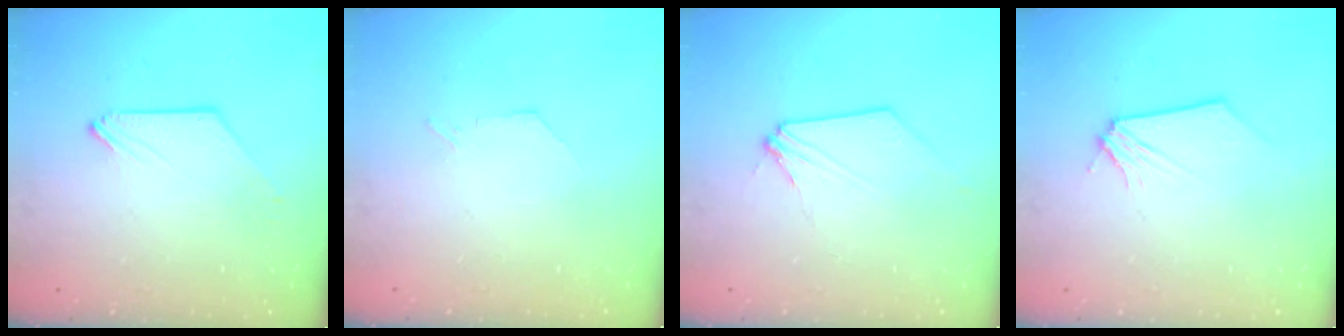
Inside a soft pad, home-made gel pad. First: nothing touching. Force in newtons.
{"total": 0.0}
{"total": 1.5, "press": 1.4, "slide": 0.3}
{"total": 0.0}